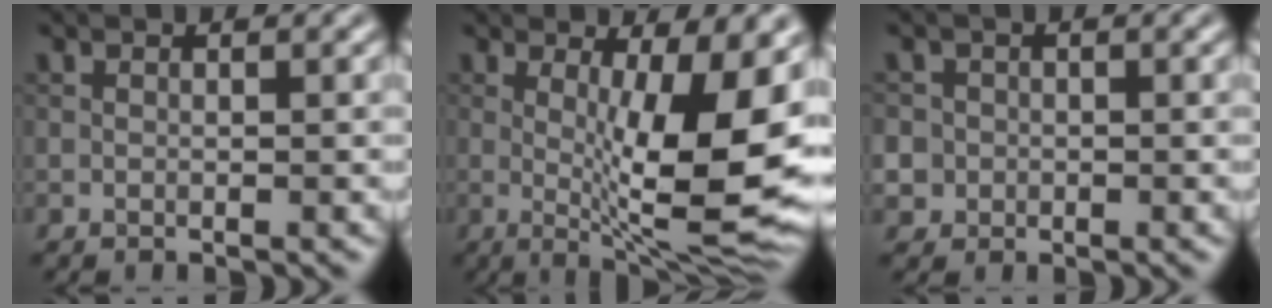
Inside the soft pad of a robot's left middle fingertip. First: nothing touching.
{"total": 11.6, "force": [0.5, 3.0, 11.3], "torque": [-0.157, -0.018, 0.013]}
{"total": 3.3, "force": [-0.5, 3.2, 0.6], "torque": [0.005, 0.012, -0.026]}